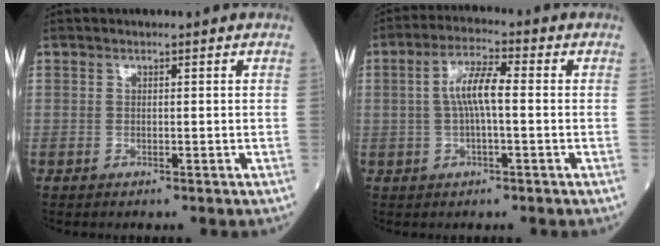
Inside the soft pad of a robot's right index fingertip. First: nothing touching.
{"total": 6.1, "force": [0.2, 1.2, 6.0], "torque": [-0.121, 0.016, -0.001]}